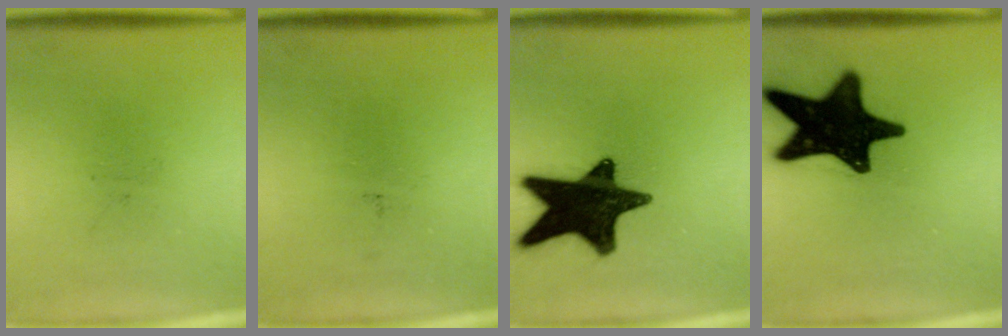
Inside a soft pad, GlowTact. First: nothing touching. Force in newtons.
{"total": 0.0}
{"total": 18.1}
{"total": 18.8}